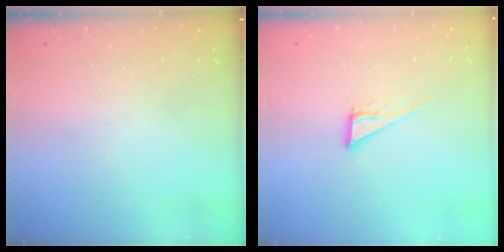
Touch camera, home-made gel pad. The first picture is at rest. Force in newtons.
{"total": 6.8, "press": 6.8, "slide": 0.2}